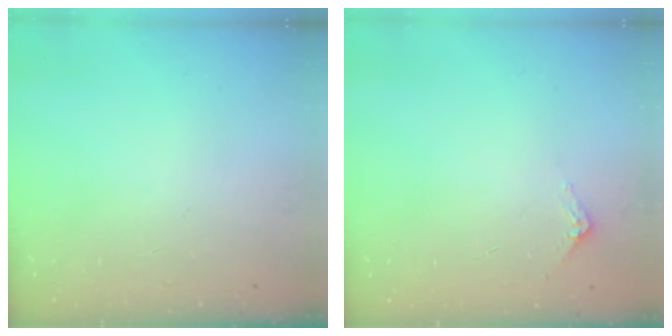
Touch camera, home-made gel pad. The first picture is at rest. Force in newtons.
{"total": 2.9, "press": 2.9, "slide": 0.2}